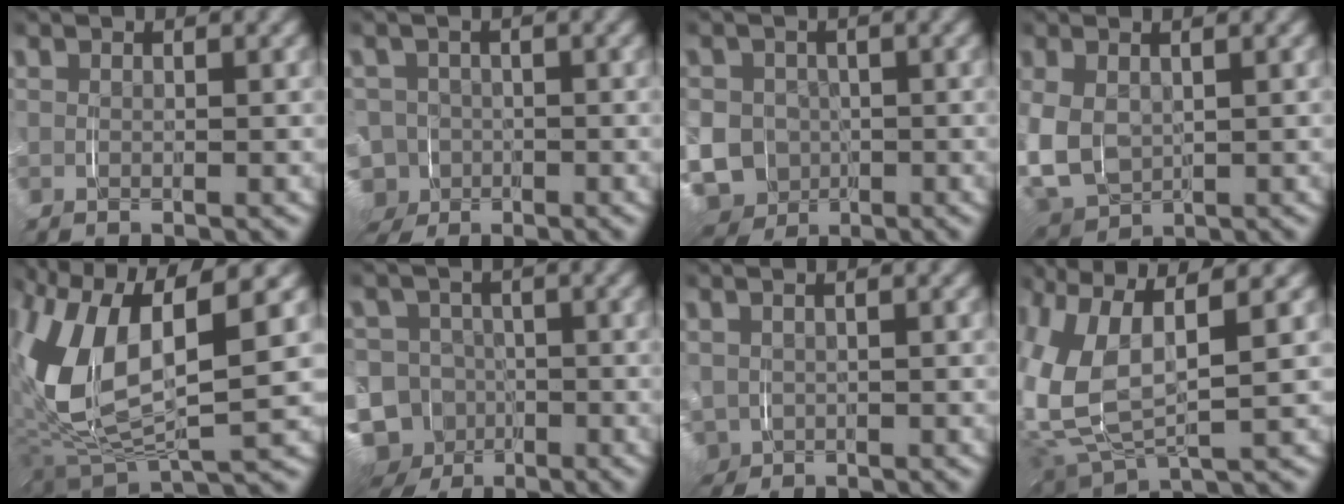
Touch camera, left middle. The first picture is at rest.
{"total": 8.8, "force": [-3.5, 7.7, 2.5], "torque": [-0.077, -0.042, -0.057]}
{"total": 12.3, "force": [-3.9, 11.1, 3.6], "torque": [-0.115, -0.054, -0.063]}
{"total": 8.7, "force": [-1.2, 7.6, 4.0], "torque": [-0.145, -0.040, -0.012]}
{"total": 10.7, "force": [0.8, 5.7, 9.0], "torque": [-0.202, -0.012, 0.016]}
{"total": 14.8, "force": [-6.6, 12.8, 3.5], "torque": [-0.105, -0.080, -0.111]}
{"total": 4.1, "force": [-1.3, 3.7, 1.3], "torque": [-0.054, -0.028, -0.015]}
{"total": 11.5, "force": [0.5, 8.4, 7.8], "torque": [-0.216, -0.024, 0.012]}